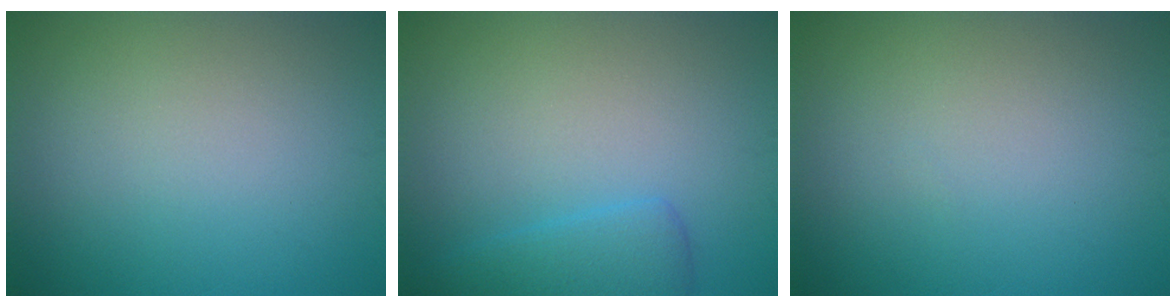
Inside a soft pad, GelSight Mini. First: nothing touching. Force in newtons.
{"total": 2.6, "press": 2.6, "slide": 0.2}
{"total": 0.0}